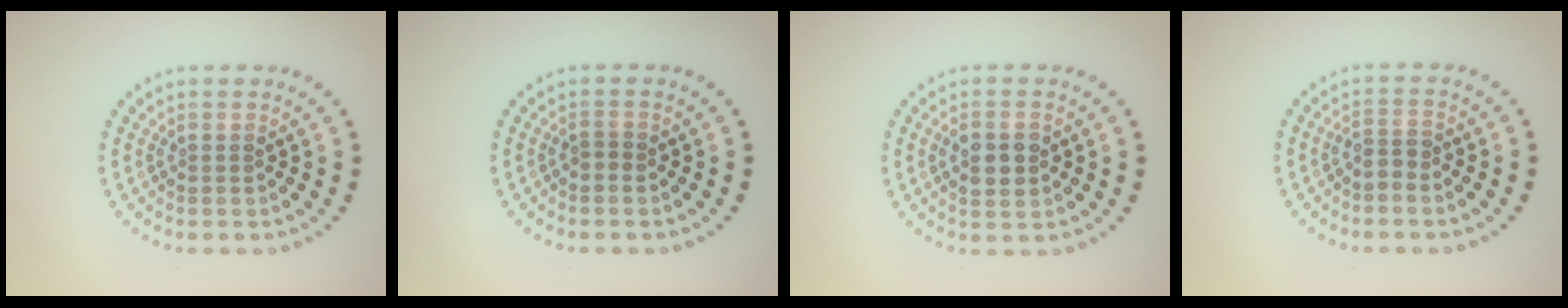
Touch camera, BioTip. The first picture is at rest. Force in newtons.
{"total": 0.8, "press": 0.7, "slide": 0.3}
{"total": 2.7, "press": 2.7, "slide": 0.1}
{"total": 1.5, "press": 0.9, "slide": 1.1}